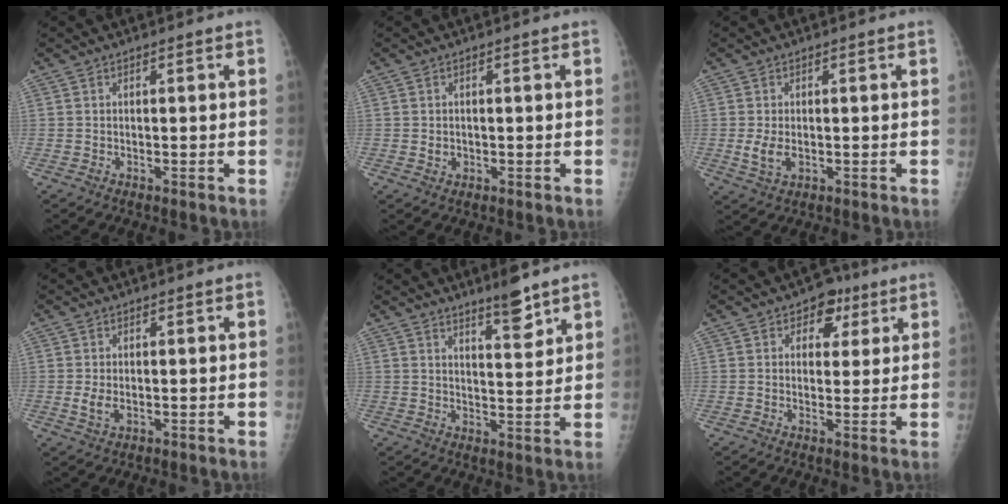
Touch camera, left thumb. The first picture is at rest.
{"total": 1.5, "force": [-0.1, 1.3, 0.7], "torque": [-0.008, 0.001, 0.004]}
{"total": 3.8, "force": [-0.4, 2.4, 3.0], "torque": [-0.062, -0.007, -0.004]}
{"total": 2.8, "force": [-0.2, 1.7, 2.2], "torque": [-0.045, -0.006, -0.001]}
{"total": 5.8, "force": [4.6, 1.1, 3.4], "torque": [-0.041, -0.040, 0.072]}
{"total": 5.8, "force": [2.8, 4.4, 2.7], "torque": [0.002, -0.005, 0.032]}